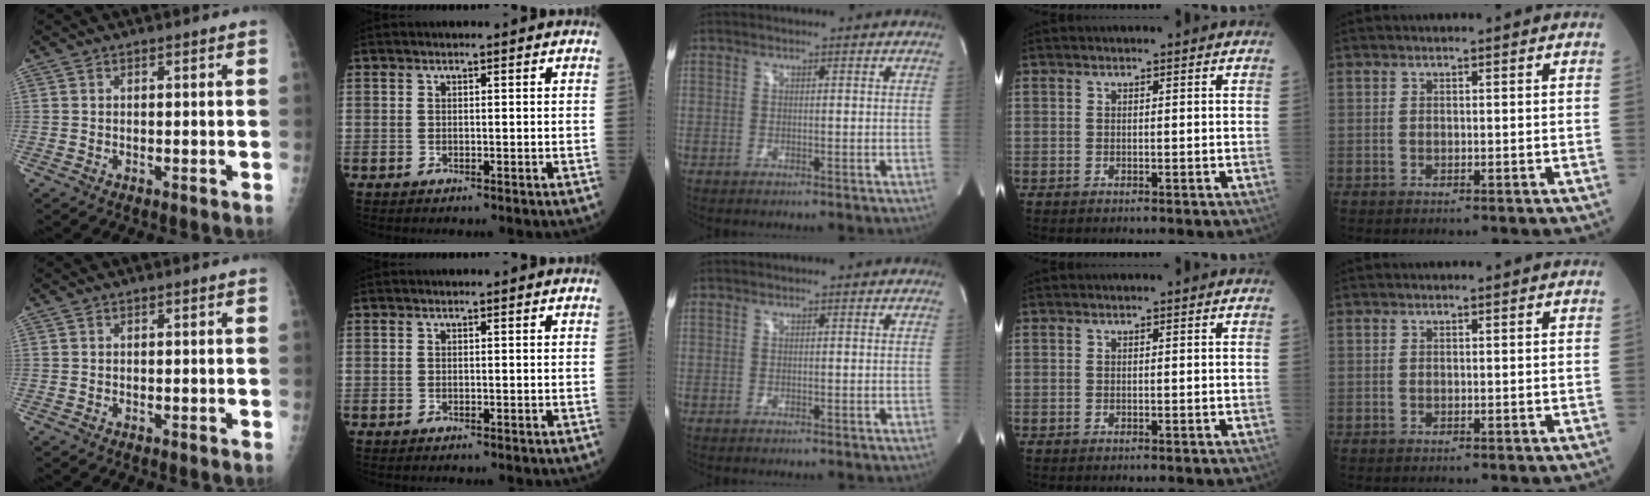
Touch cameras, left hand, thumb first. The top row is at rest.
{}